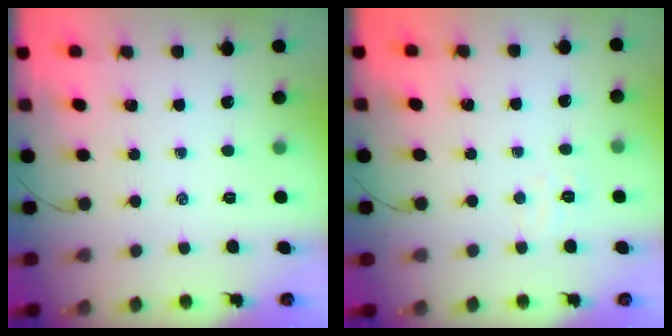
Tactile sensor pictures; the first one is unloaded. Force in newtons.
{"total": 3.0, "press": 3.0, "slide": 0.8}